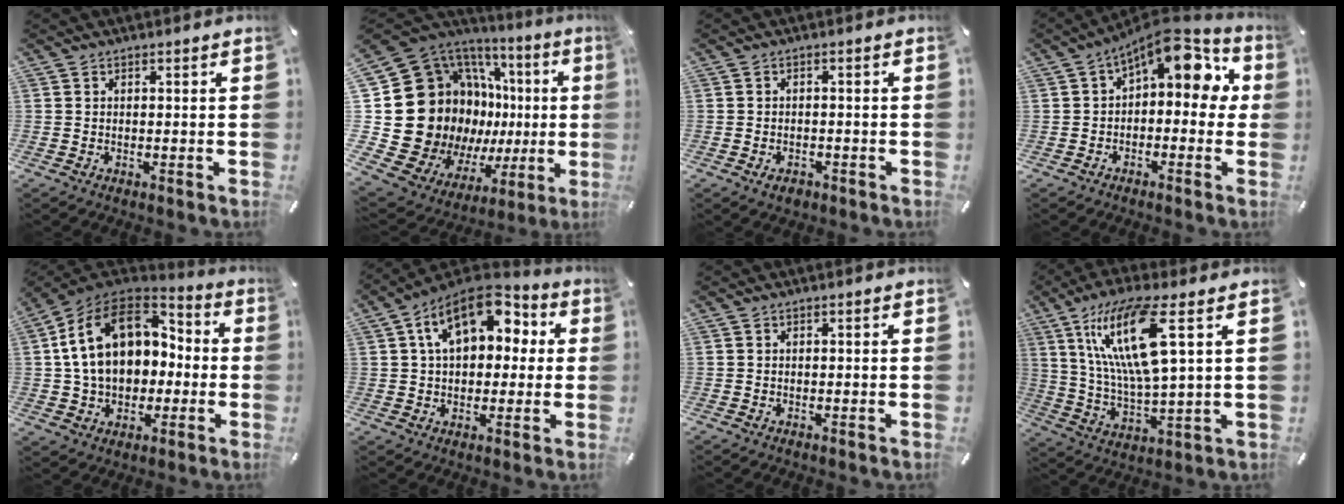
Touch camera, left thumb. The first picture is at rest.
{"total": 26.5, "force": [2.0, 19.0, 18.3], "torque": [-0.304, -0.084, 0.102]}
{"total": 2.5, "force": [-1.4, 1.5, 1.3], "torque": [-0.024, 0.005, -0.026]}
{"total": 11.9, "force": [5.9, 5.4, 8.8], "torque": [-0.131, -0.040, 0.099]}
{"total": 18.4, "force": [2.4, 14.4, 11.2], "torque": [-0.208, 0.010, 0.046]}
{"total": 15.1, "force": [5.7, 10.1, 9.8], "torque": [-0.177, -0.016, 0.103]}
{"total": 0.0}
{"total": 17.7, "force": [6.9, 4.4, 15.7], "torque": [-0.345, -0.011, 0.104]}